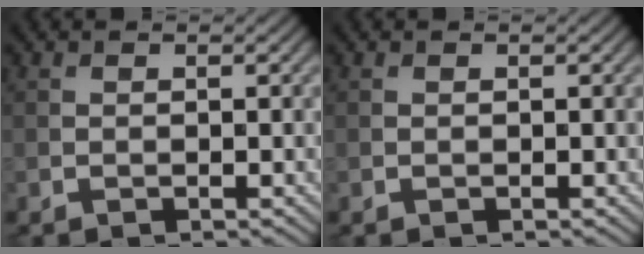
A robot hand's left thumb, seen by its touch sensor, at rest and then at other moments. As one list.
[{"total": 0.0}]